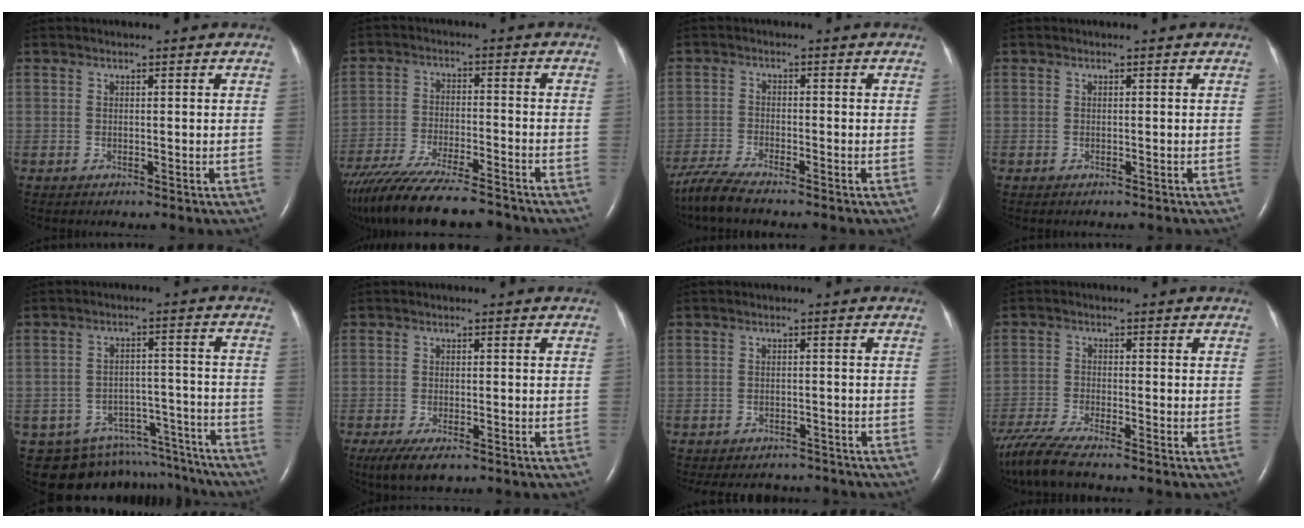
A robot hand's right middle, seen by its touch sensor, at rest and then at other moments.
{"total": 19.2, "force": [-16.6, 2.7, 9.4], "torque": [-0.183, -0.042, -0.265]}
{"total": 5.3, "force": [-4.6, -0.1, 2.6], "torque": [-0.056, -0.021, -0.090]}
{"total": 0.7, "force": [-0.7, 0.2, 0.3], "torque": [-0.007, -0.002, -0.009]}
{"total": 14.5, "force": [-13.0, 6.1, 2.0], "torque": [-0.023, 0.054, -0.160]}
{"total": 5.5, "force": [-3.7, 1.7, 3.7], "torque": [-0.068, -0.014, -0.059]}
{"total": 9.3, "force": [-8.5, 3.3, 1.9], "torque": [-0.036, 0.006, -0.101]}
{"total": 7.5, "force": [-6.4, -0.3, 3.9], "torque": [-0.079, -0.026, -0.119]}